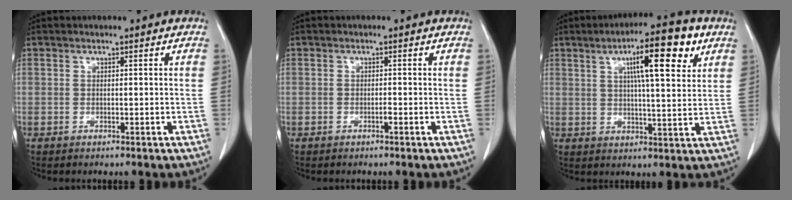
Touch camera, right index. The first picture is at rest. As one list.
[{"total": 0.6, "force": [-0.4, 0.0, 0.4], "torque": [-0.010, 0.000, -0.007]}, {"total": 11.9, "force": [5.3, 1.6, 10.5], "torque": [-0.165, 0.013, 0.076]}]